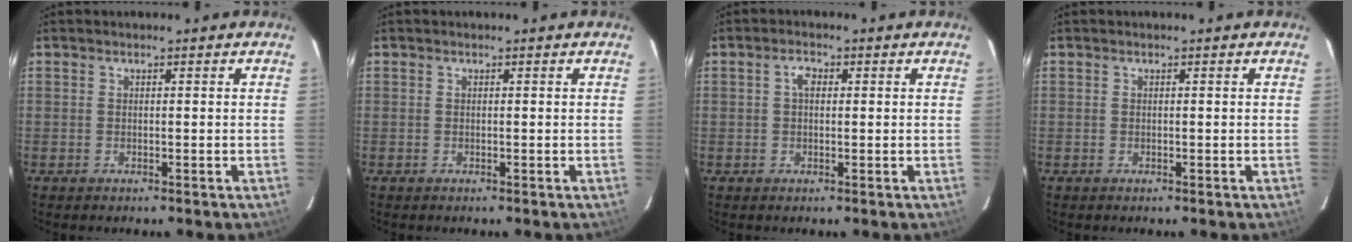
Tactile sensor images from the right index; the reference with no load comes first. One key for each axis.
{"total": 0.0}
{"total": 2.1, "fx": 0.4, "fy": 1.3, "fz": 1.6, "tx": -0.030, "ty": 0.009, "tz": 0.006}
{"total": 0.0}